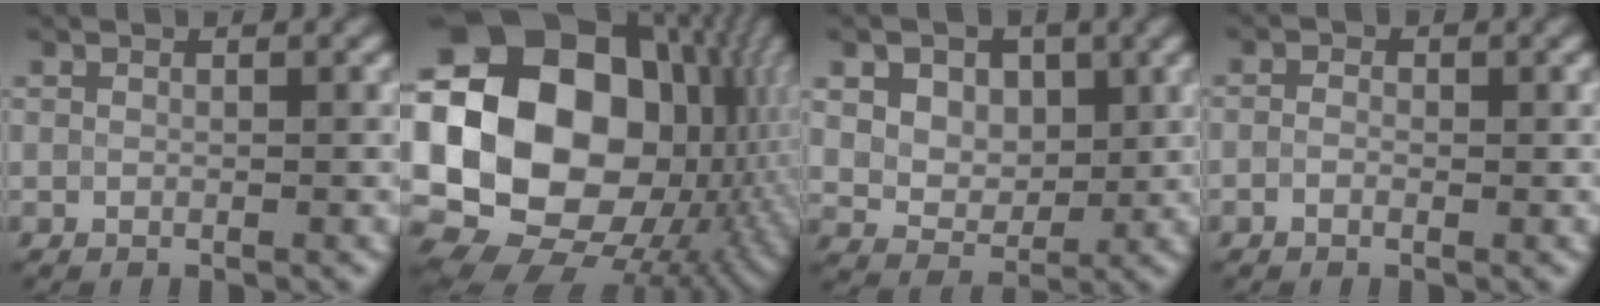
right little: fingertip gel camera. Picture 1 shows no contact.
{"total": 22.5, "force": [1.2, 17.6, 14.0], "torque": [-0.280, 0.002, 0.003]}
{"total": 8.2, "force": [3.5, 5.9, 4.4], "torque": [-0.073, 0.024, 0.053]}
{"total": 0.7, "force": [-0.3, 0.4, 0.5], "torque": [-0.009, 0.002, -0.009]}